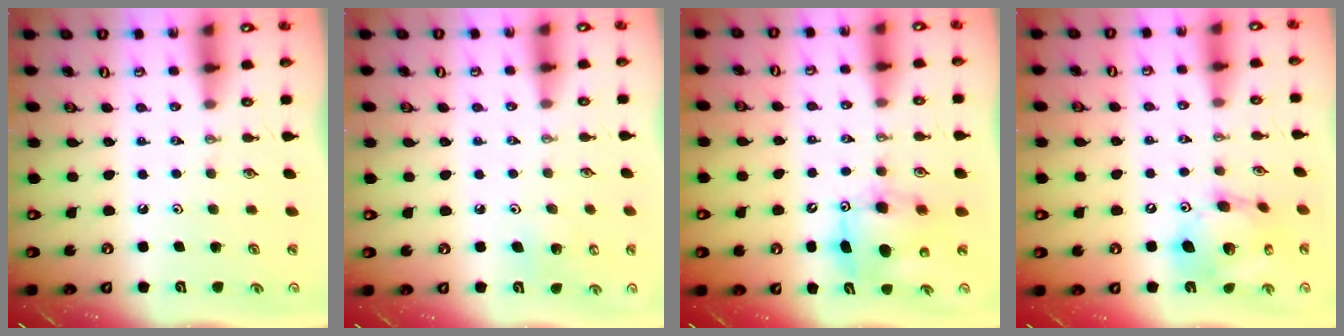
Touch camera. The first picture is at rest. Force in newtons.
{"total": 5.7, "press": 5.7, "slide": 0.4}
{"total": 8.3, "press": 8.1, "slide": 1.9}
{"total": 16.0, "press": 15.8, "slide": 2.0}